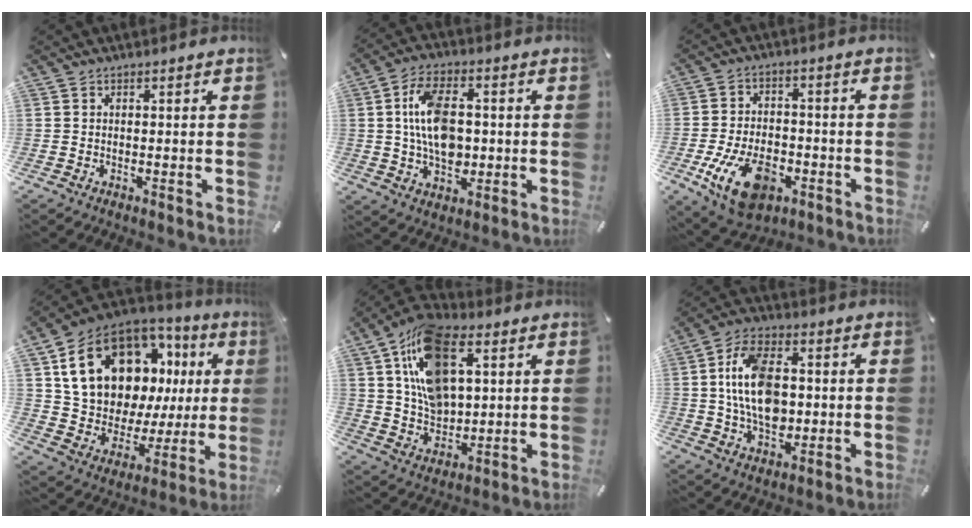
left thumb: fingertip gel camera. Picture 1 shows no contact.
{"total": 12.1, "force": [0.2, 7.8, 9.3], "torque": [-0.178, 0.012, 0.005]}
{"total": 13.9, "force": [-5.6, 8.3, 9.7], "torque": [-0.175, 0.018, -0.095]}
{"total": 20.6, "force": [9.7, 13.9, 11.6], "torque": [-0.198, -0.054, 0.187]}
{"total": 16.8, "force": [6.5, 10.7, 11.3], "torque": [-0.220, -0.009, 0.119]}
{"total": 14.1, "force": [0.4, 9.2, 10.6], "torque": [-0.214, 0.009, 0.007]}